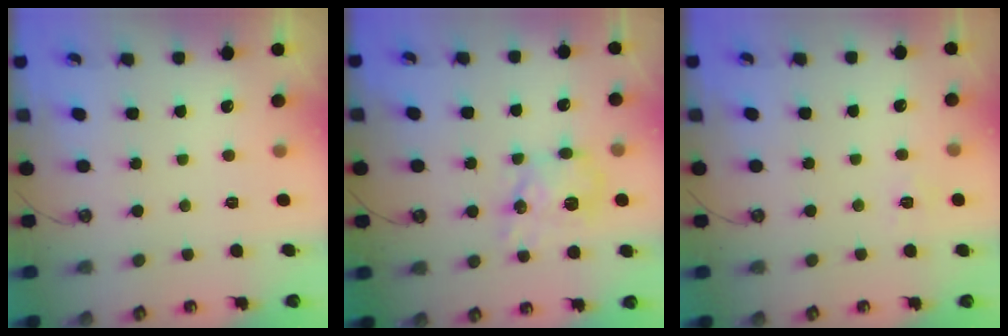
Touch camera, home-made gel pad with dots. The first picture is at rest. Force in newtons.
{"total": 11.8, "press": 11.7, "slide": 0.7}
{"total": 6.0, "press": 6.0, "slide": 0.6}